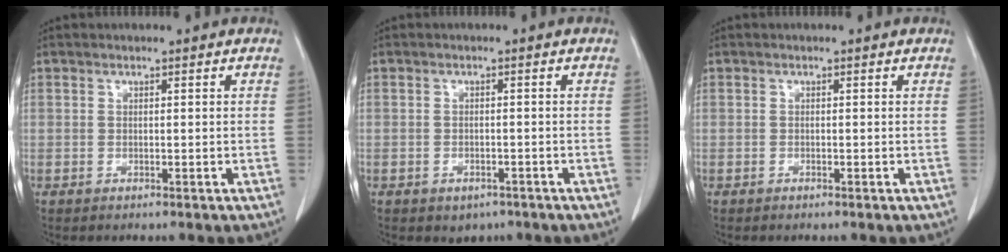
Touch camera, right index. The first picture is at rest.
{"total": 2.8, "force": [-1.8, 1.9, 0.9], "torque": [-0.010, 0.004, -0.015]}
{"total": 0.0}